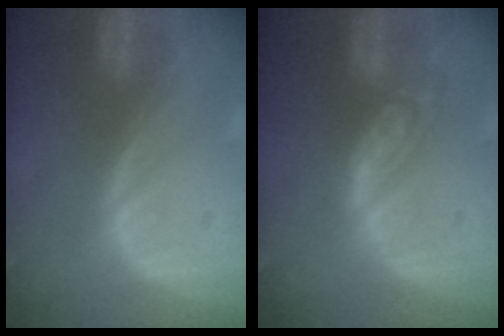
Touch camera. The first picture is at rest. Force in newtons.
{"total": 5.6, "press": 4.9, "slide": 2.7}